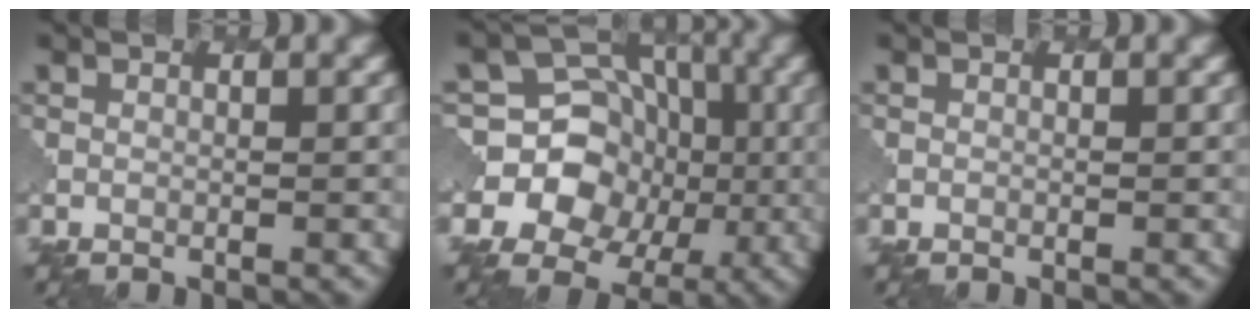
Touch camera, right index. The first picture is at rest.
{"total": 10.8, "force": [-0.6, 10.0, 4.0], "torque": [-0.073, 0.031, -0.035]}
{"total": 0.0}